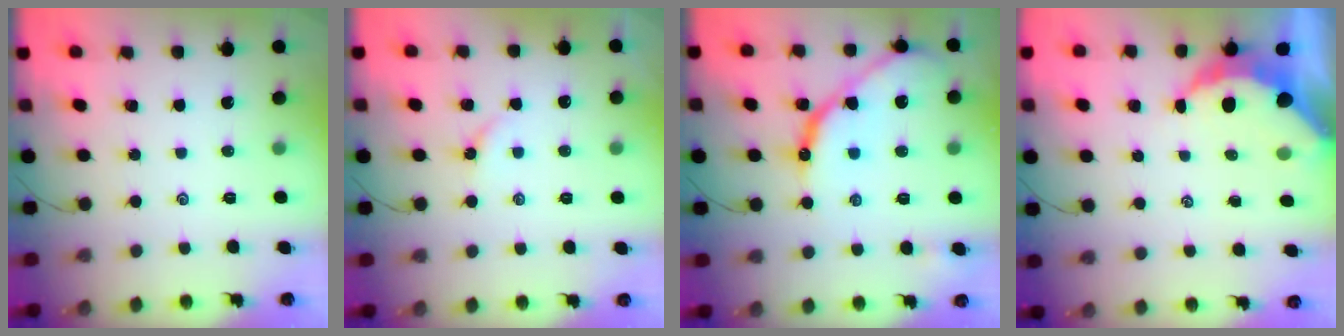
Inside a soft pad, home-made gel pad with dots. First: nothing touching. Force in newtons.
{"total": 2.5, "press": 2.4, "slide": 0.6}
{"total": 14.2, "press": 14.2, "slide": 1.2}
{"total": 8.4, "press": 8.4, "slide": 0.5}